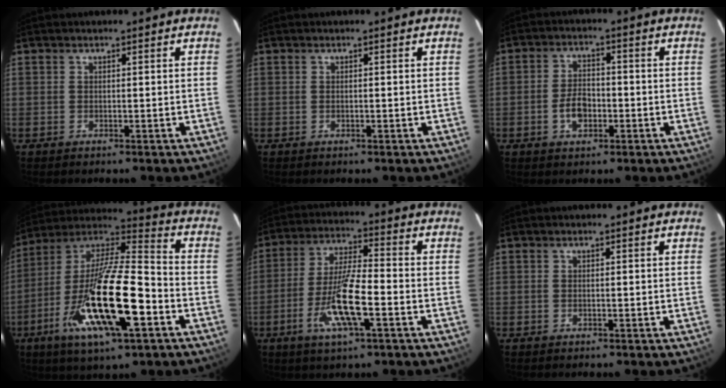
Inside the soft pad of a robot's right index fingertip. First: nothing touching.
{"total": 0.0}
{"total": 5.4, "force": [-1.9, 3.4, 3.8], "torque": [-0.078, 0.009, -0.030]}
{"total": 24.4, "force": [-9.6, 6.0, 21.6], "torque": [-0.406, -0.043, -0.177]}
{"total": 11.9, "force": [-4.5, 2.3, 10.8], "torque": [-0.219, -0.007, -0.085]}
{"total": 0.0}